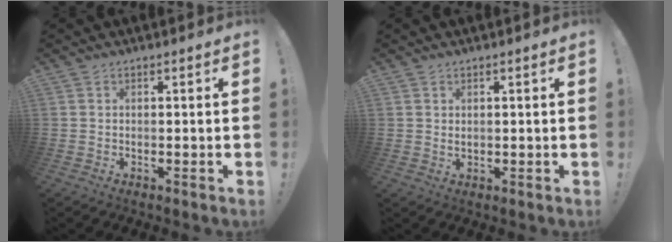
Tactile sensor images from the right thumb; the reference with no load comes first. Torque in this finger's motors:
{"motor_torque": [-0.01, -0.03, 0.30, 0.05, 0.01]}